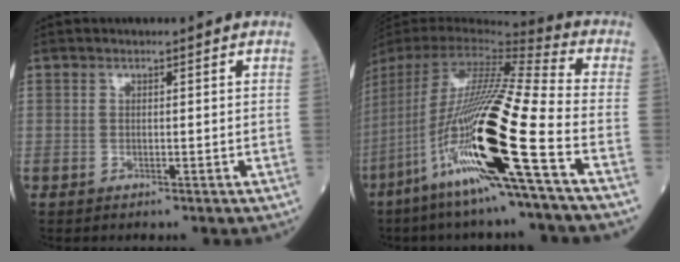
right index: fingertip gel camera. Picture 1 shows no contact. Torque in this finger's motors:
{"motor_torque": [2.04, -0.10, 1.06, 0.21]}